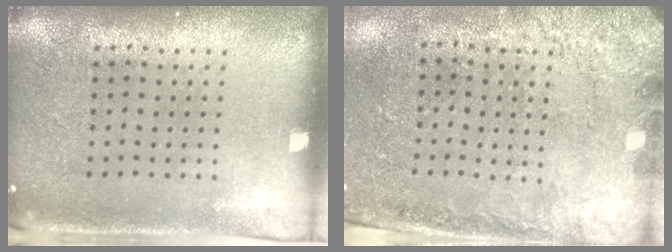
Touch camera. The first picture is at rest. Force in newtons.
{"total": 2.7, "press": 2.2, "slide": 1.5}